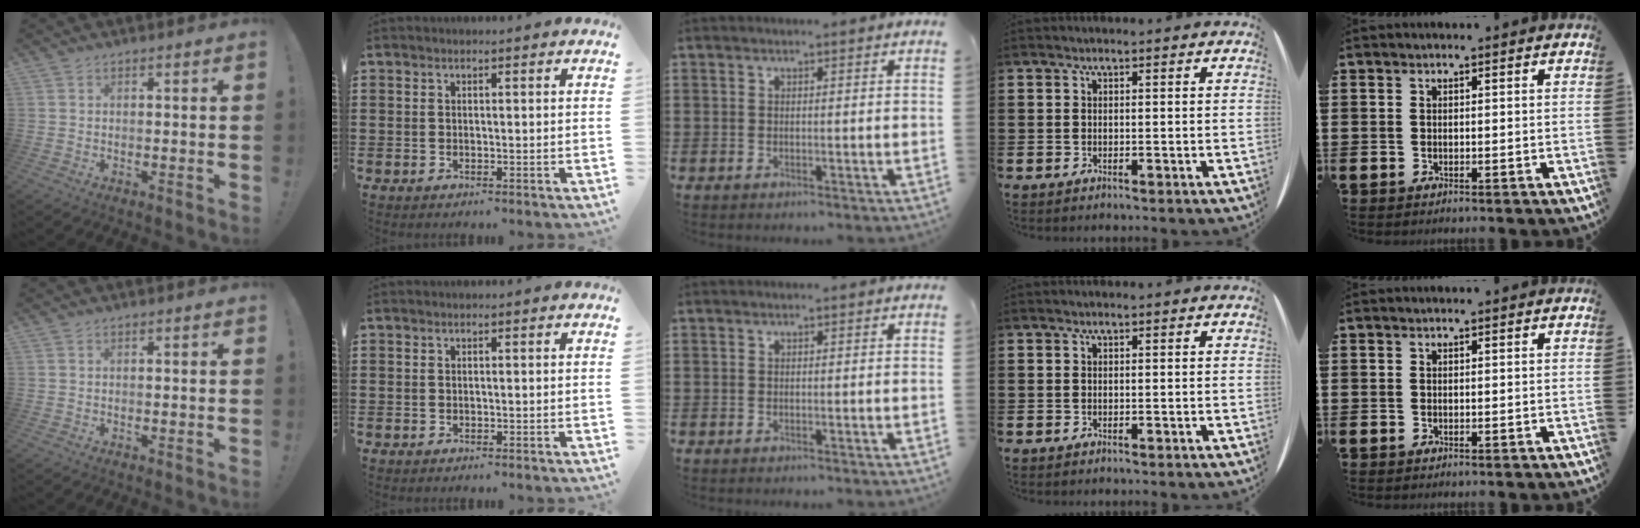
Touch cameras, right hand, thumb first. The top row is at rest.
{}